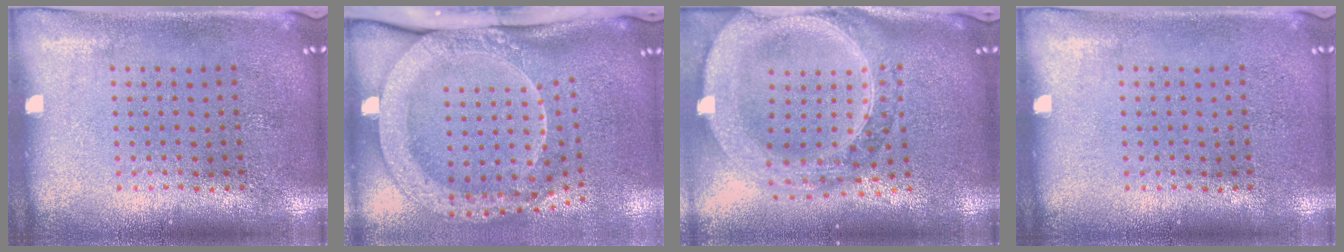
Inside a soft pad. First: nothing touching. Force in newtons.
{"total": 3.1, "press": 2.2, "slide": 2.1}
{"total": 3.3, "press": 2.7, "slide": 1.9}
{"total": 0.0}